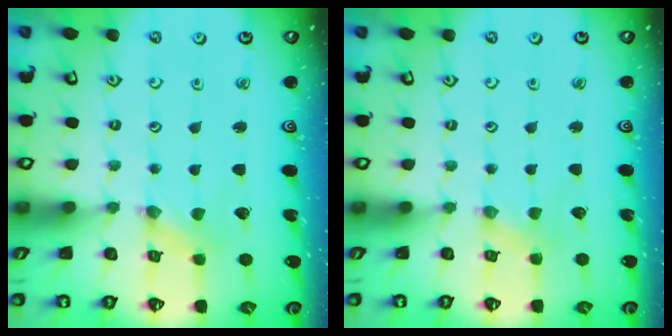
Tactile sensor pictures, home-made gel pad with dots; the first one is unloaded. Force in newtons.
{"total": 1.6, "press": 1.6, "slide": 0.3}